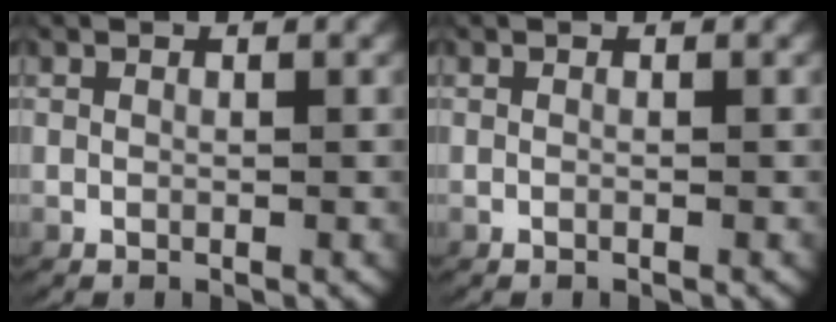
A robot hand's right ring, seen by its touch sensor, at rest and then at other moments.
{"total": 0.0}